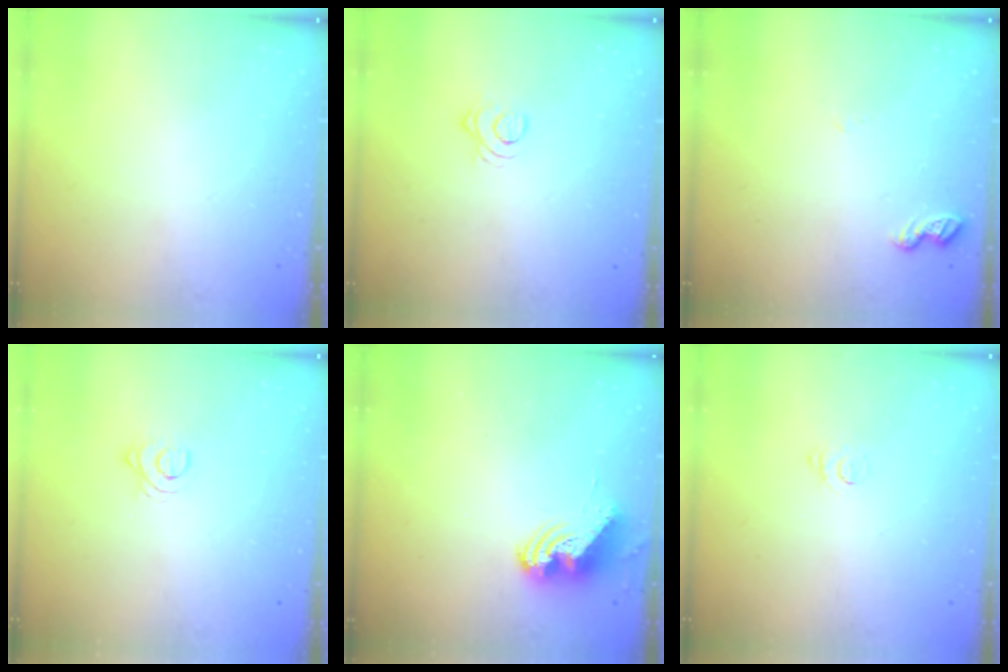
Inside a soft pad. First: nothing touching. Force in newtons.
{"total": 2.6, "press": 2.6, "slide": 0.3}
{"total": 4.5, "press": 4.4, "slide": 0.5}
{"total": 2.3, "press": 2.3, "slide": 0.3}
{"total": 9.6, "press": 9.6, "slide": 0.3}
{"total": 2.3, "press": 2.2, "slide": 0.2}